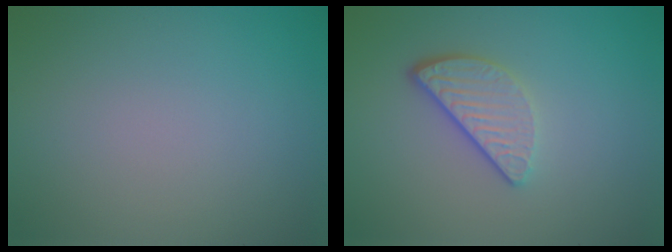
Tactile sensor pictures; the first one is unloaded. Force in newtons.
{"total": 3.4, "press": 2.7, "slide": 2.0}